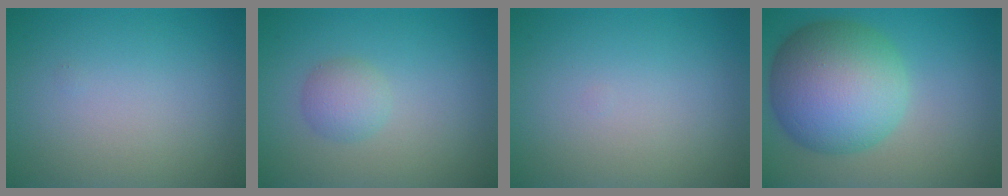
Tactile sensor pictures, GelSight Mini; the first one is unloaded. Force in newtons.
{"total": 2.0, "press": 2.0, "slide": 0.1}
{"total": 0.0}
{"total": 10.8, "press": 10.8, "slide": 0.3}